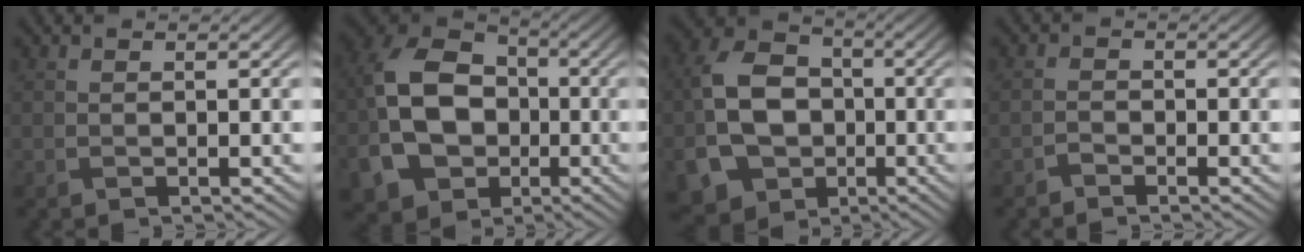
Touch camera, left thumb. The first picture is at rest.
{"total": 14.1, "force": [-3.2, 10.8, 8.5], "torque": [-0.210, -0.025, -0.063]}
{"total": 12.9, "force": [-2.6, 10.4, 7.1], "torque": [-0.191, -0.040, -0.046]}
{"total": 1.1, "force": [-1.1, 0.5, 0.0], "torque": [-0.002, 0.001, -0.024]}